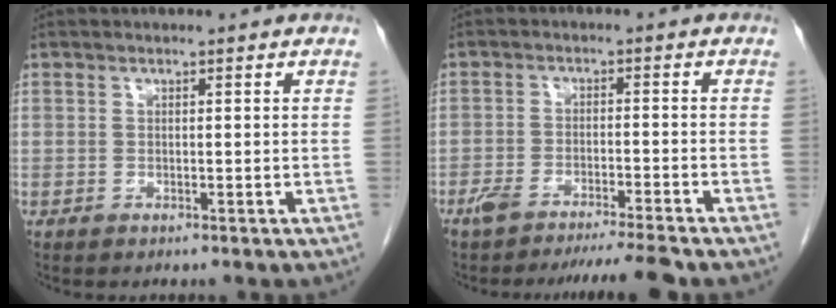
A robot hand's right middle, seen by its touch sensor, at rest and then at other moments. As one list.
[{"total": 7.8, "force": [-6.9, -0.7, 3.6], "torque": [-0.046, -0.008, -0.110]}]